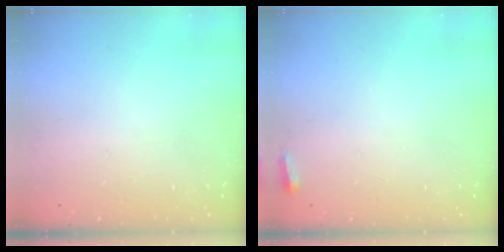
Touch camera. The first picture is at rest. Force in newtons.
{"total": 2.7, "press": 2.6, "slide": 0.9}